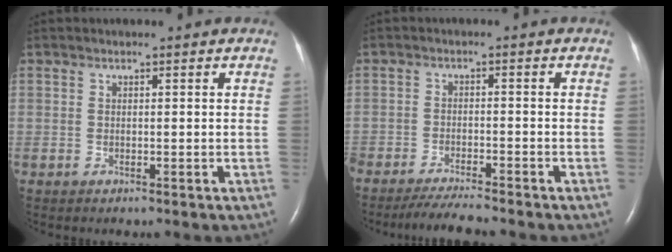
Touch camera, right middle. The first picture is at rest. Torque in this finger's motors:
{"motor_torque": [1.08, -1.06, 0.19, 0.08]}